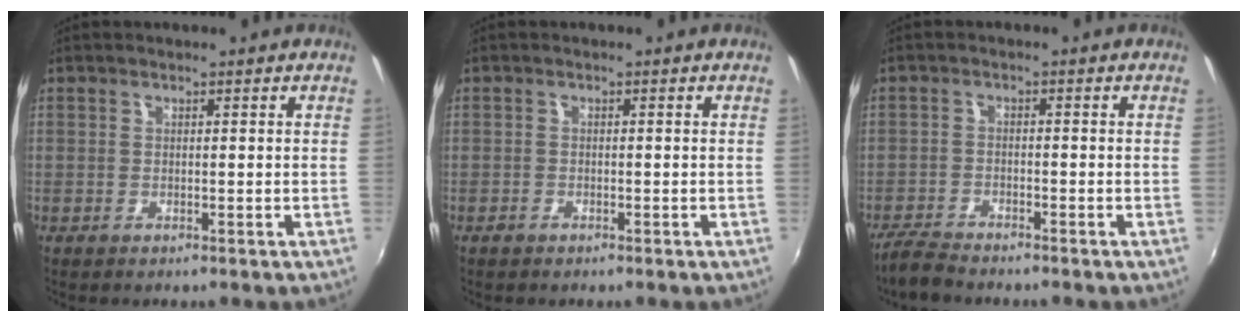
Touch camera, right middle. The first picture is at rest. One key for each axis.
{"total": 1.1, "fx": -0.9, "fy": 0.5, "fz": 0.3, "tx": -0.008, "ty": -0.003, "tz": -0.019}
{"total": 4.3, "fx": -4.1, "fy": 0.7, "fz": 1.2, "tx": -0.044, "ty": -0.014, "tz": -0.082}